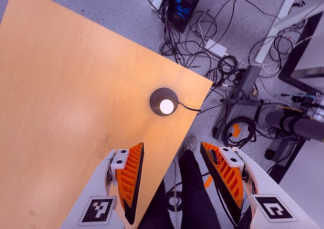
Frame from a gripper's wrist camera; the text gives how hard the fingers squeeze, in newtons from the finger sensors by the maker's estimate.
{"total": 0.0}